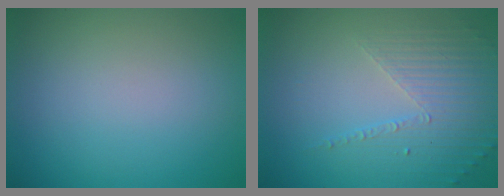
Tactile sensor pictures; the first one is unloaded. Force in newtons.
{"total": 4.3, "press": 3.1, "slide": 3.0}